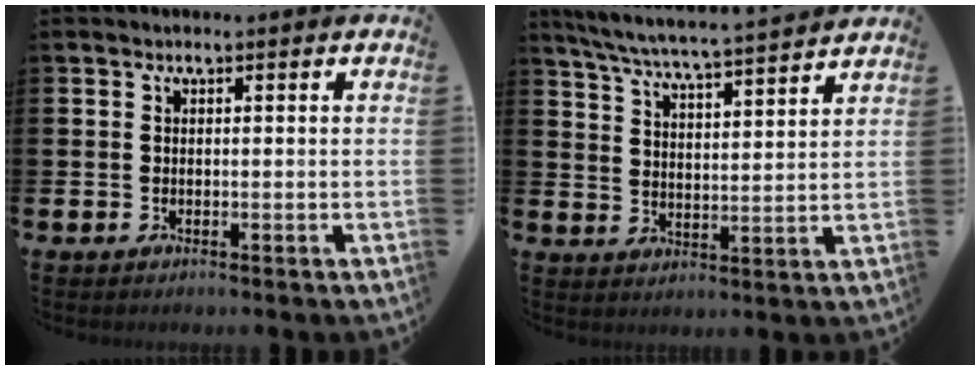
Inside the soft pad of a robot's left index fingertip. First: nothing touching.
{"total": 6.3, "force": [6.0, -0.2, 1.9], "torque": [-0.062, -0.045, 0.104]}